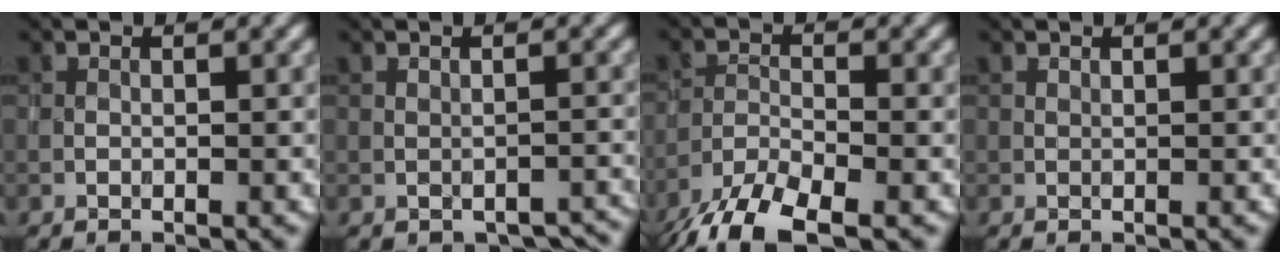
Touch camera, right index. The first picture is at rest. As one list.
[{"total": 2.2, "force": [-1.8, 1.1, 0.8], "torque": [-0.008, -0.002, -0.019]}, {"total": 7.3, "force": [-5.3, 2.2, 4.5], "torque": [-0.083, -0.015, -0.101]}, {"total": 0.0}]